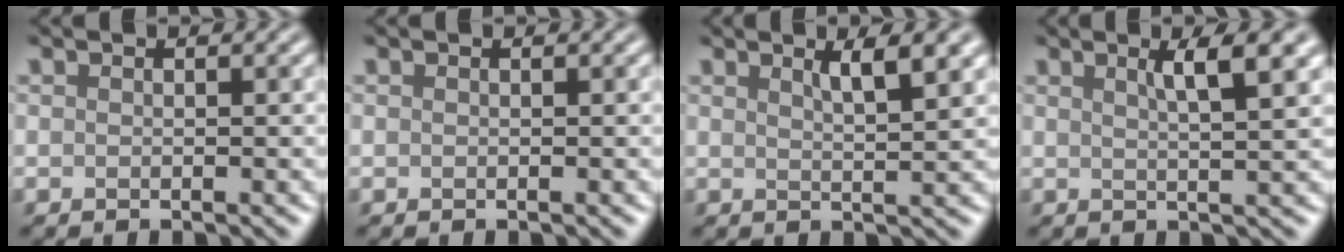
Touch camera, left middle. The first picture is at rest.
{"total": 0.0}
{"total": 3.4, "force": [1.9, 0.9, 2.7], "torque": [-0.028, 0.002, 0.029]}
{"total": 4.1, "force": [1.9, 0.9, 3.5], "torque": [-0.038, 0.006, 0.027]}